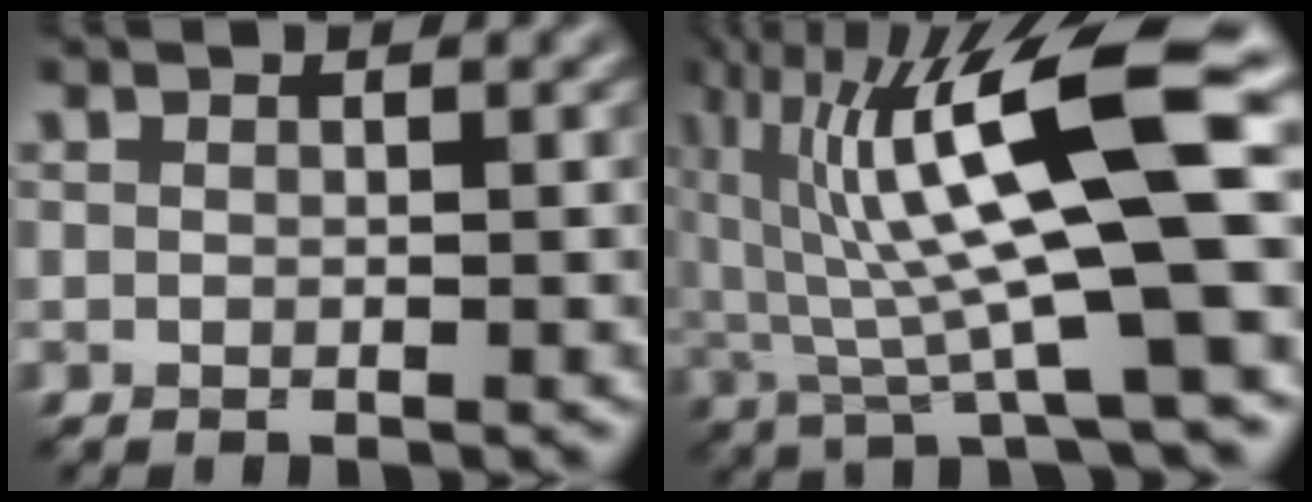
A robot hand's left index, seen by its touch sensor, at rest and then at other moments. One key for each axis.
{"total": 14.4, "fx": 3.5, "fy": 2.9, "fz": 13.7, "tx": -0.229, "ty": 0.015, "tz": 0.064}